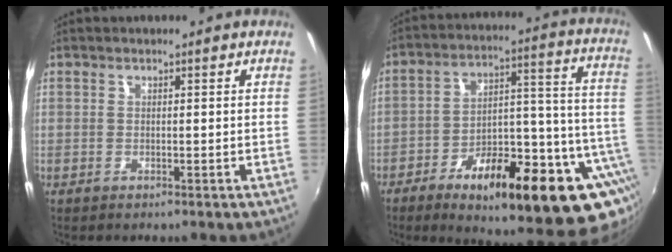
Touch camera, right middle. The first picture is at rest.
{"total": 29.8, "force": [-15.4, 10.2, 23.4], "torque": [-0.315, 0.011, -0.217]}